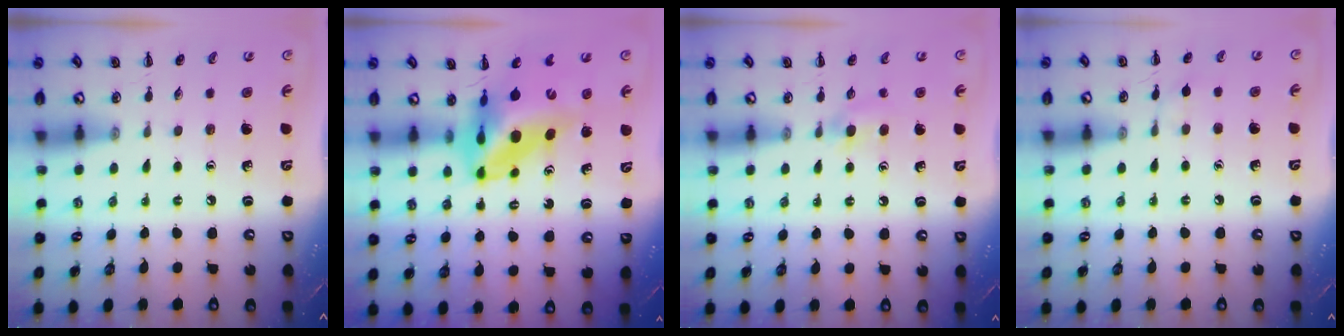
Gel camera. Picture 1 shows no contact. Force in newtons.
{"total": 10.7, "press": 10.2, "slide": 3.1}
{"total": 4.2, "press": 4.0, "slide": 1.5}
{"total": 5.2, "press": 4.9, "slide": 1.8}